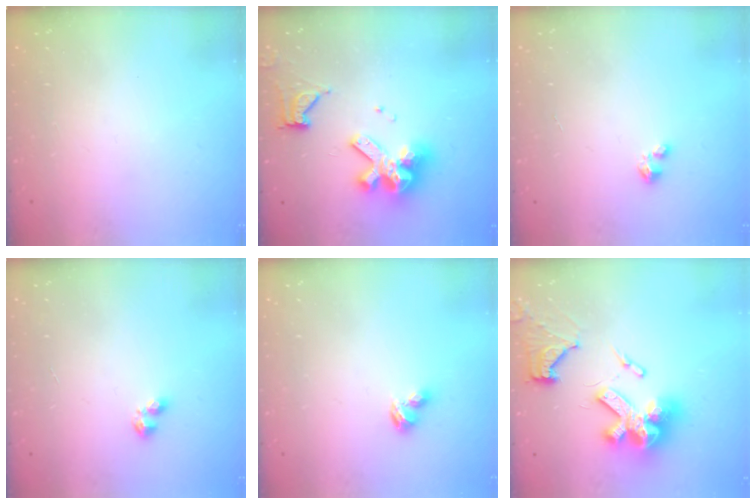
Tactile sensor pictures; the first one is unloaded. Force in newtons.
{"total": 12.2, "press": 12.1, "slide": 1.3}
{"total": 1.5, "press": 1.5, "slide": 0.1}
{"total": 2.8, "press": 2.8, "slide": 0.5}
{"total": 2.9, "press": 2.8, "slide": 0.5}
{"total": 20.1, "press": 20.0, "slide": 1.9}